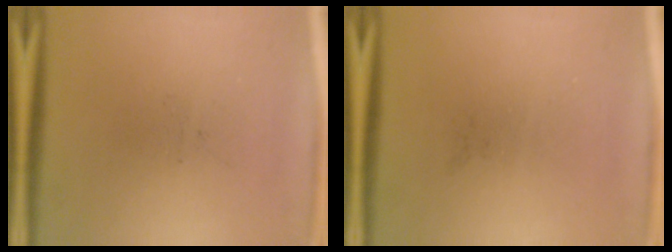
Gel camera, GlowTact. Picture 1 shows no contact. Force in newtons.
{"total": 0.0}